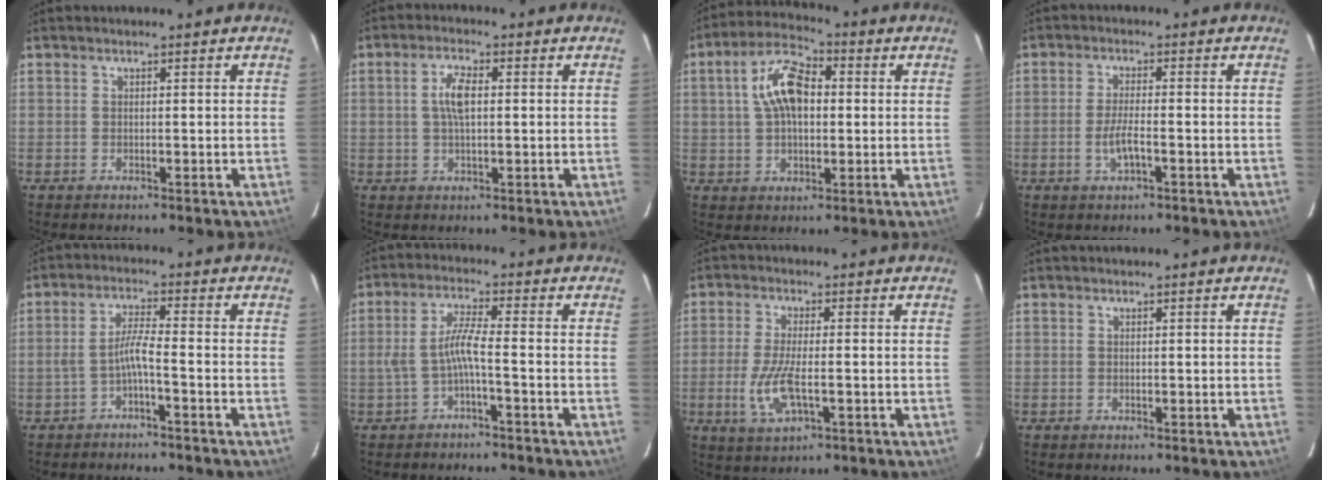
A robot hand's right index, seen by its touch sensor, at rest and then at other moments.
{"total": 4.6, "force": [0.5, 1.8, 4.2], "torque": [-0.086, 0.008, 0.011]}
{"total": 10.6, "force": [1.6, 5.8, 8.7], "torque": [-0.166, 0.026, 0.026]}
{"total": 3.9, "force": [-1.5, 0.8, 3.5], "torque": [-0.070, -0.006, -0.028]}
{"total": 3.7, "force": [-2.1, -0.3, 3.1], "torque": [-0.072, 0.009, -0.037]}
{"total": 4.7, "force": [-2.1, -0.3, 4.2], "torque": [-0.099, 0.008, -0.036]}
{"total": 7.7, "force": [-2.2, 2.2, 7.1], "torque": [-0.151, -0.013, -0.041]}
{"total": 0.0}